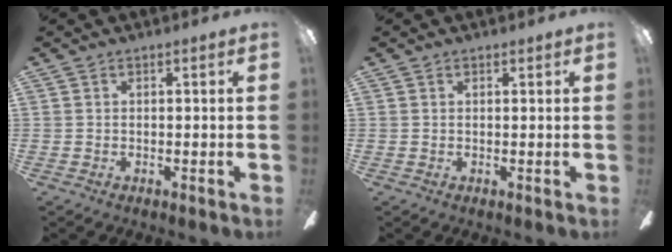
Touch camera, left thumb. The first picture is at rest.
{"total": 0.6, "force": [0.4, 0.4, 0.1], "torque": [-0.002, 0.003, 0.007]}